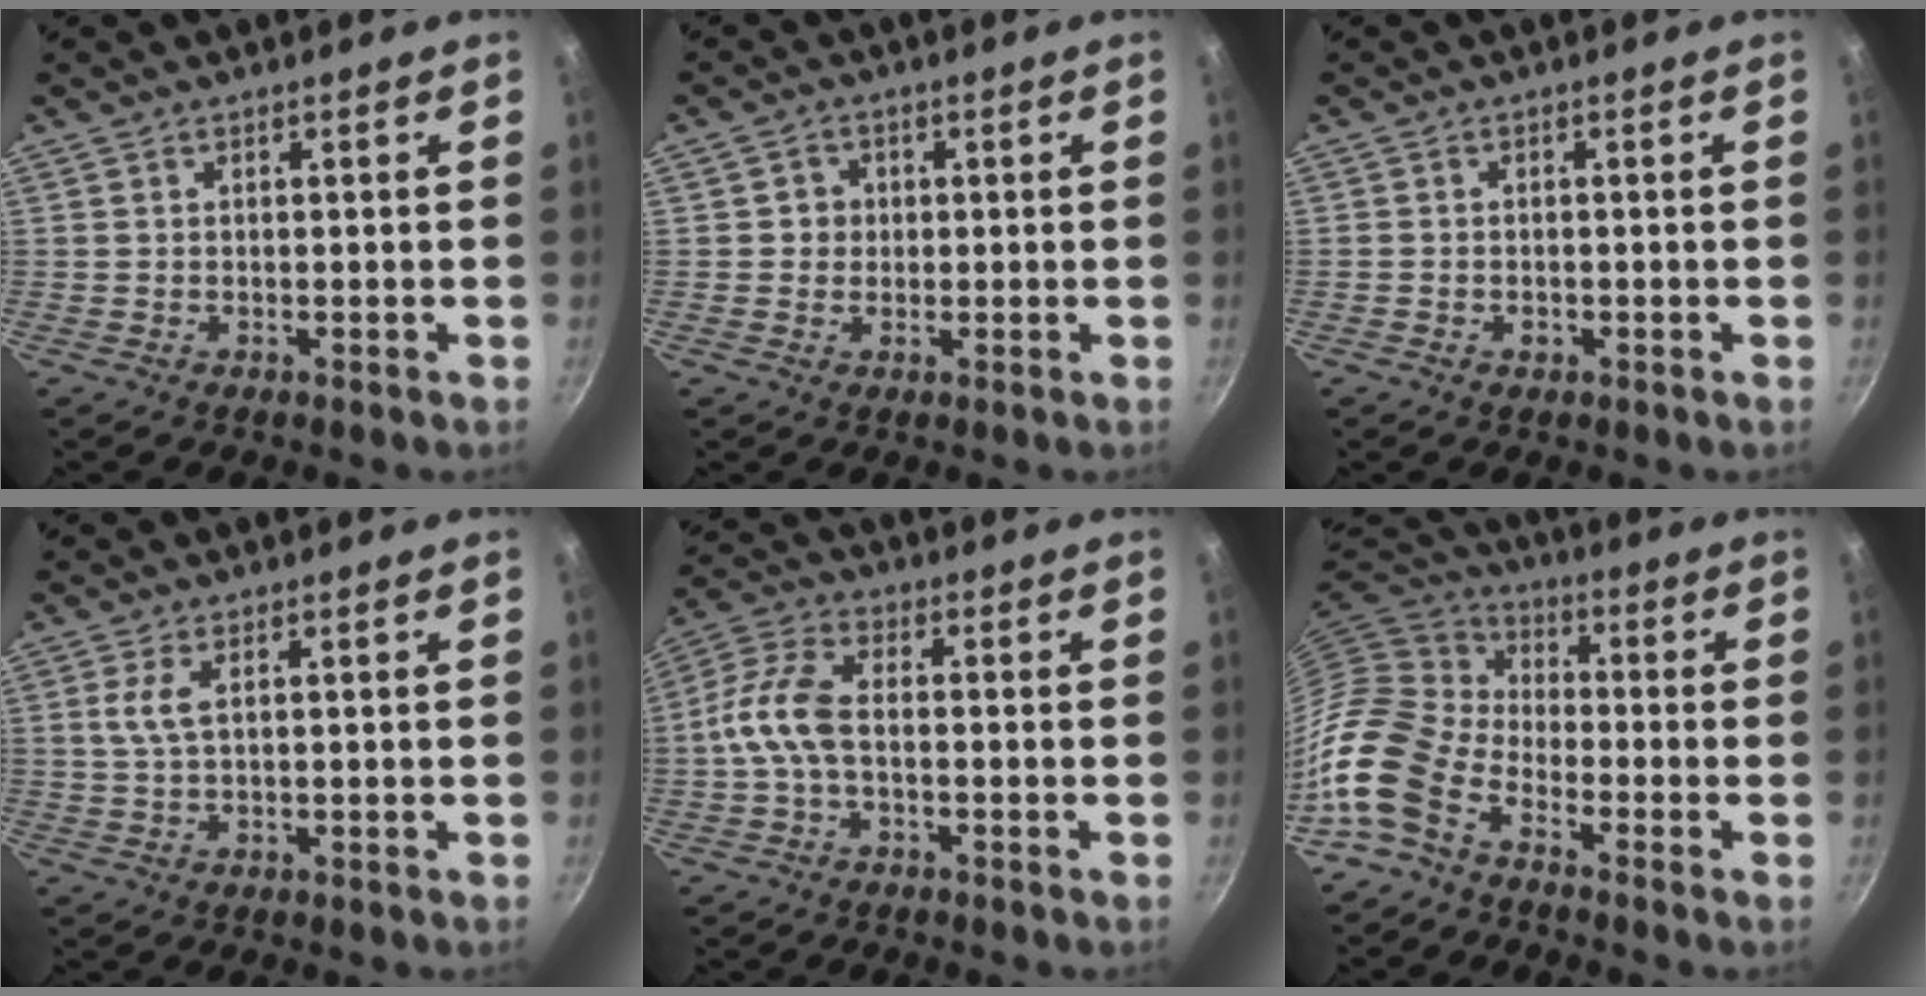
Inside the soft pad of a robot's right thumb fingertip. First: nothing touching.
{"total": 3.0, "force": [0.3, 2.9, 0.7], "torque": [0.008, 0.005, 0.000]}
{"total": 1.0, "force": [-0.6, 0.7, 0.5], "torque": [-0.011, 0.002, -0.009]}
{"total": 3.6, "force": [1.0, 0.9, 3.3], "torque": [-0.078, 0.001, 0.023]}
{"total": 8.2, "force": [-1.3, 4.3, 6.9], "torque": [-0.148, 0.031, -0.043]}
{"total": 13.7, "force": [-7.6, 7.9, 8.2], "torque": [-0.151, 0.064, -0.181]}